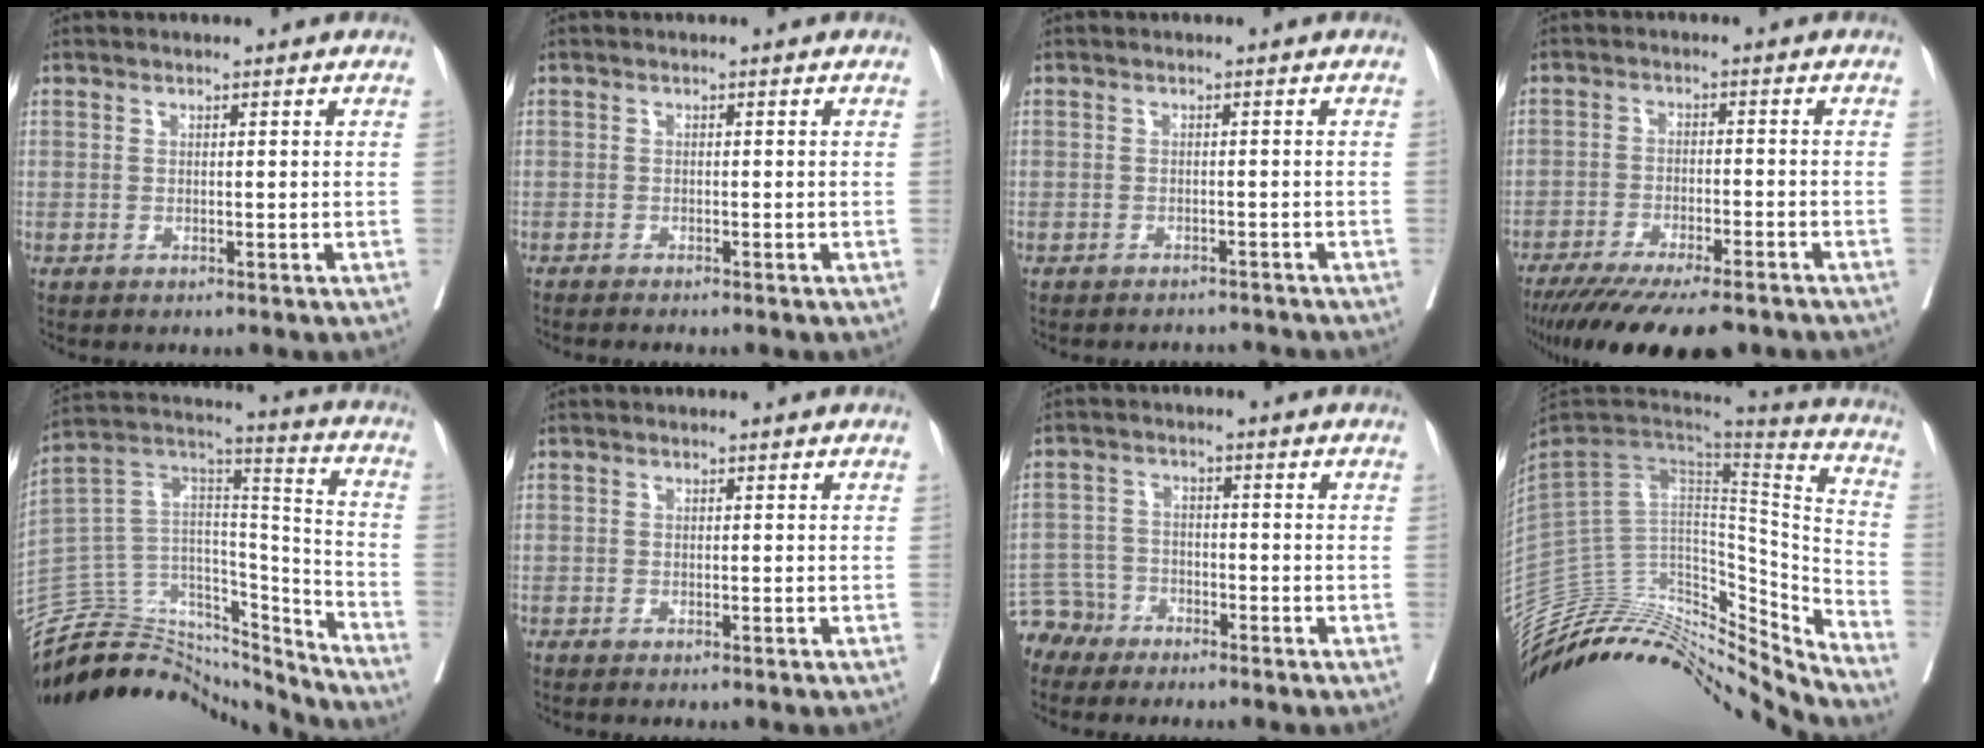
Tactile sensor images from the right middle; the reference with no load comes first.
{"total": 2.2, "force": [-1.9, 0.0, 0.9], "torque": [-0.018, -0.004, -0.027]}
{"total": 4.4, "force": [-4.3, 0.8, 0.1], "torque": [0.001, -0.004, -0.054]}
{"total": 16.1, "force": [-13.1, 2.9, 8.9], "torque": [-0.137, -0.032, -0.197]}
{"total": 23.2, "force": [-21.7, 6.8, 4.5], "torque": [-0.101, 0.062, -0.348]}
{"total": 0.9, "force": [-0.8, 0.0, 0.3], "torque": [-0.007, -0.002, -0.014]}
{"total": 4.5, "force": [-3.9, 2.2, -0.8], "torque": [0.014, 0.000, -0.080]}
{"total": 27.9, "force": [-26.0, 7.1, 7.2], "torque": [-0.108, 0.036, -0.388]}